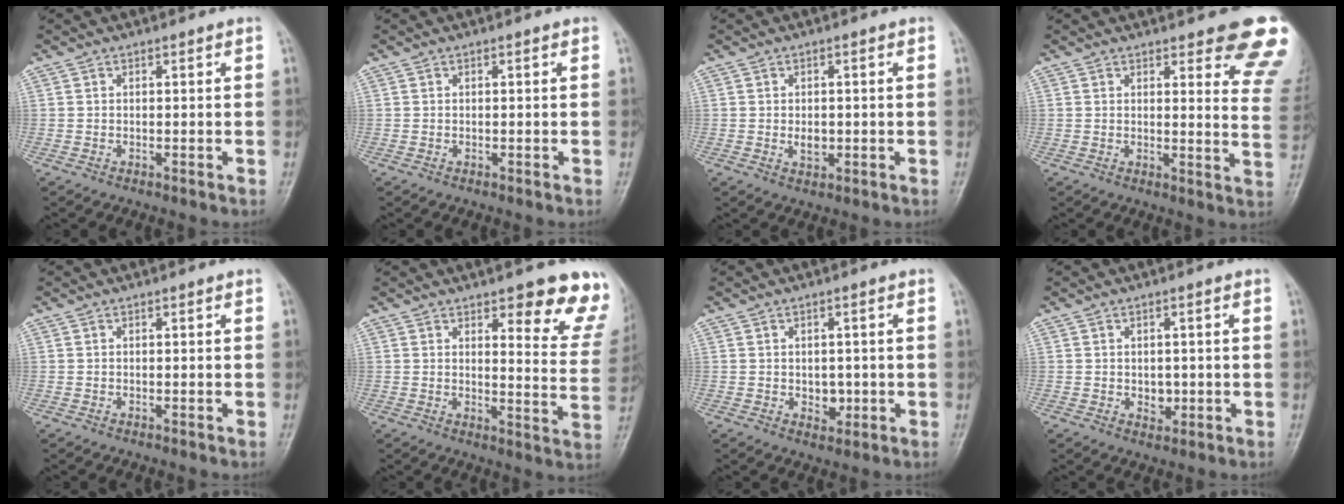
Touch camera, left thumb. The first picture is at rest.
{"total": 0.0}
{"total": 2.7, "force": [-0.2, 1.9, 2.0], "torque": [-0.024, -0.002, -0.001]}
{"total": 12.6, "force": [9.3, 3.5, 7.7], "torque": [-0.044, -0.053, 0.086]}
{"total": 0.0}
{"total": 13.2, "force": [9.3, 4.1, 8.5], "torque": [-0.051, -0.055, 0.097]}
{"total": 3.5, "force": [-0.3, 2.6, 2.3], "torque": [-0.015, 0.000, 0.001]}
{"total": 2.9, "force": [-0.2, 2.2, 1.9], "torque": [-0.014, -0.001, 0.002]}